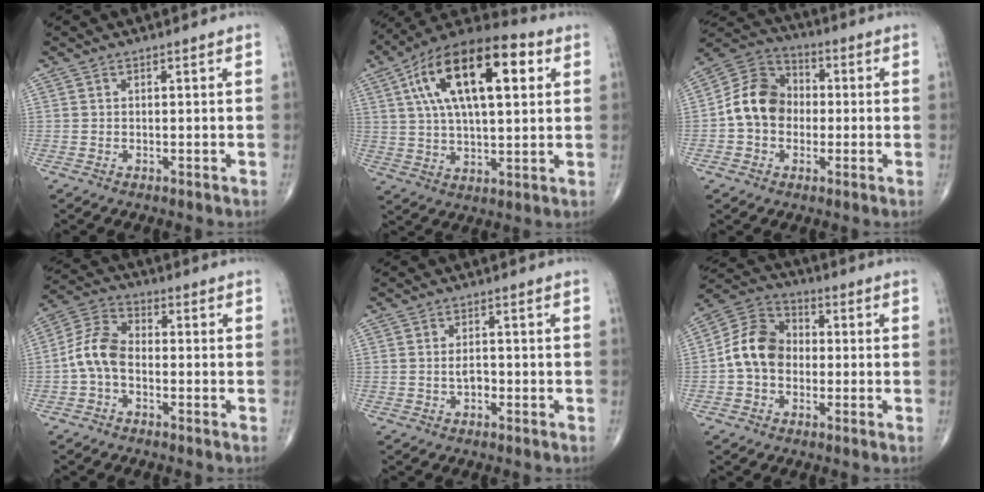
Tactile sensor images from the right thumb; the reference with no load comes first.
{"total": 22.2, "force": [6.9, 9.8, 18.7], "torque": [-0.314, 0.014, 0.107]}
{"total": 11.3, "force": [-0.8, 9.2, 6.5], "torque": [-0.102, 0.036, -0.028]}
{"total": 8.0, "force": [-1.6, 5.1, 5.9], "torque": [-0.114, 0.028, -0.045]}
{"total": 2.1, "force": [-0.5, 1.3, 1.7], "torque": [-0.028, 0.005, -0.009]}
{"total": 10.6, "force": [-0.8, 8.3, 6.6], "torque": [-0.108, 0.036, -0.030]}